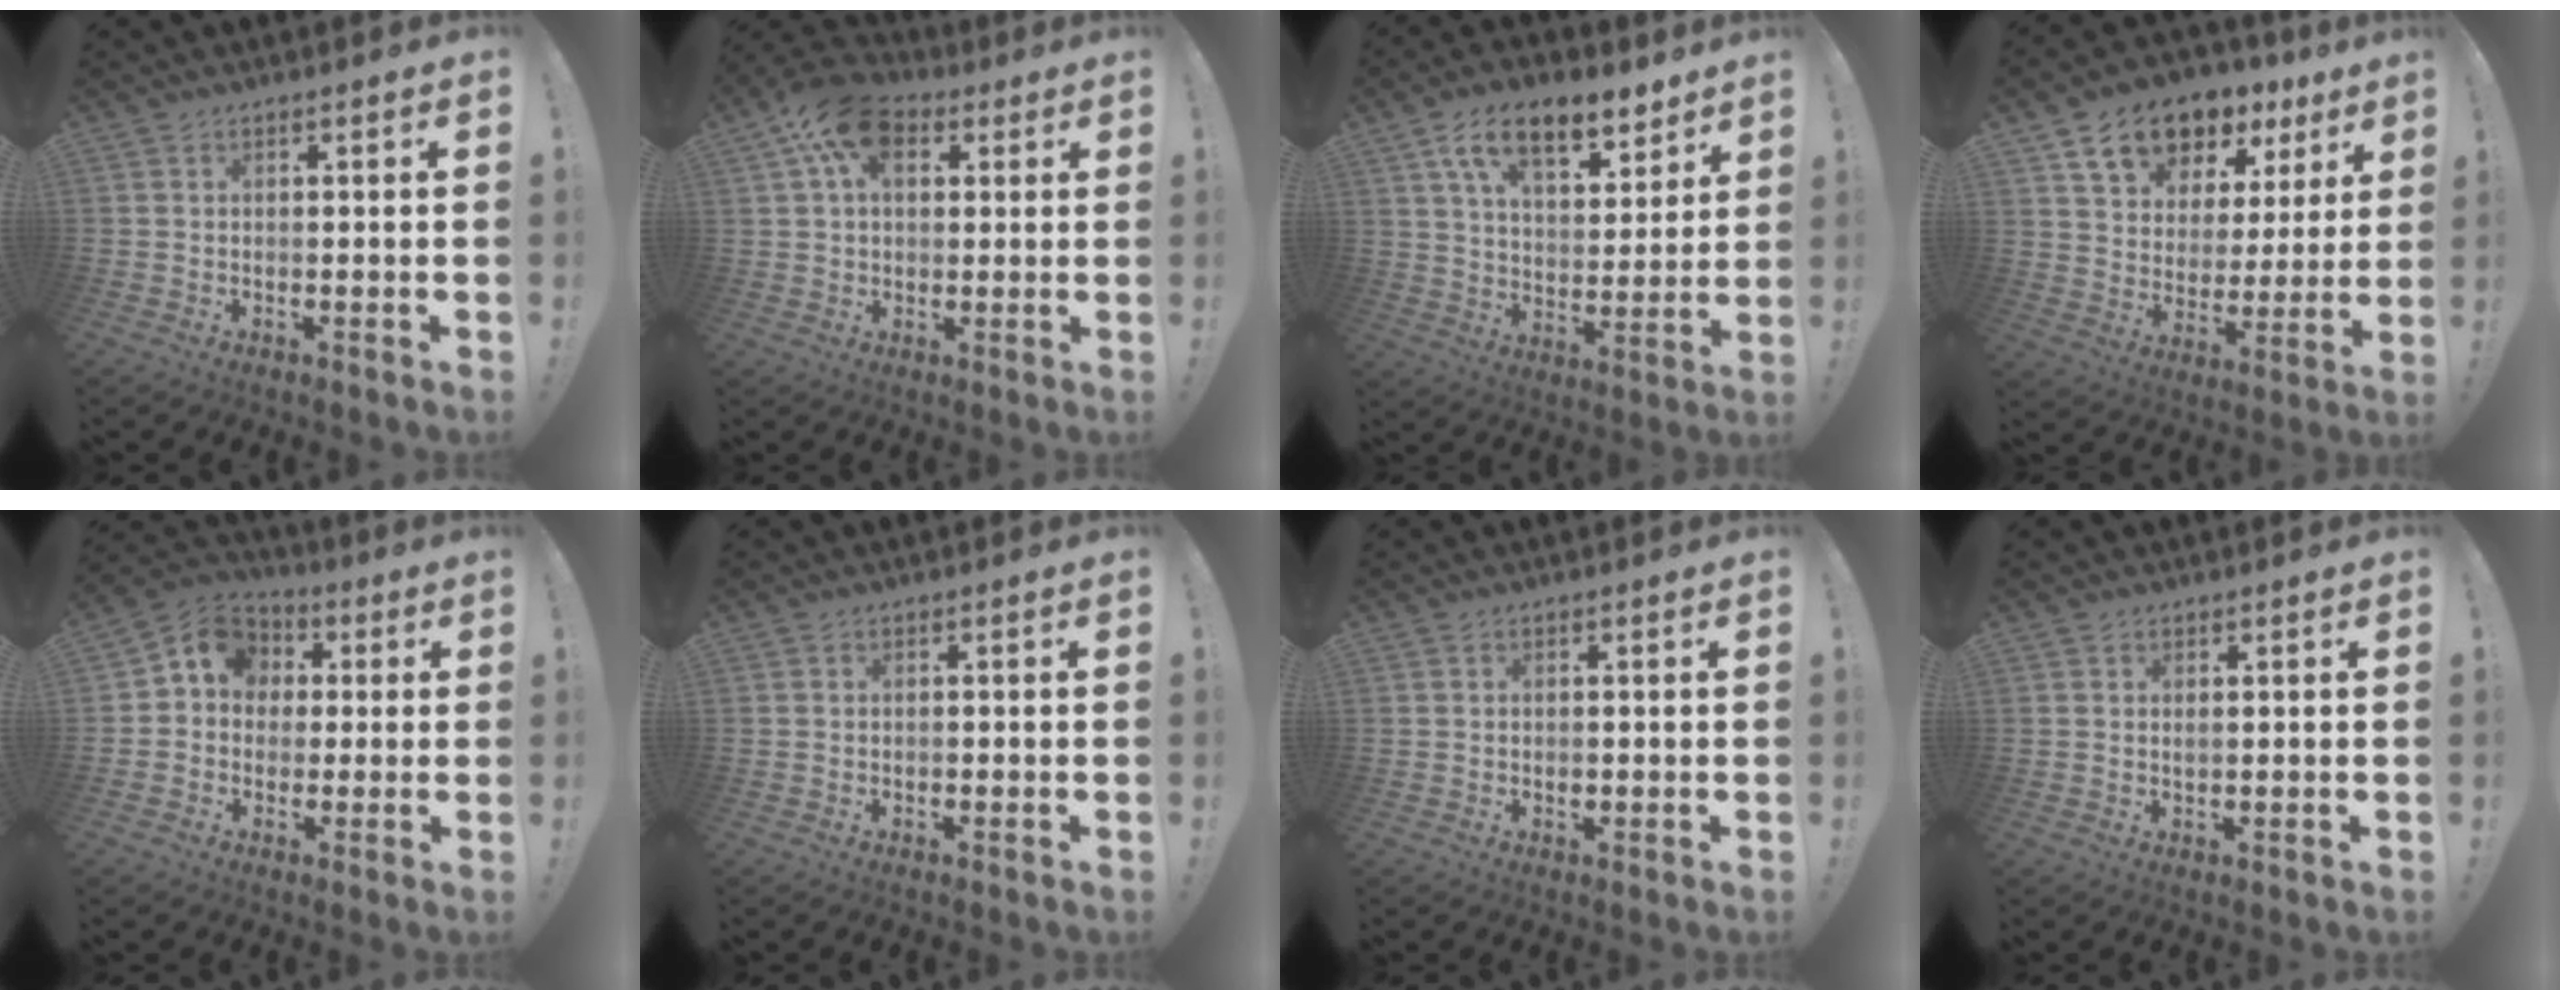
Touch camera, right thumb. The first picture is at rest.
{"total": 12.6, "force": [5.6, 8.1, 7.8], "torque": [-0.129, -0.011, 0.107]}
{"total": 14.7, "force": [9.5, 7.1, 8.7], "torque": [-0.145, -0.047, 0.170]}
{"total": 14.2, "force": [9.5, 8.6, 6.0], "torque": [-0.091, -0.062, 0.176]}
{"total": 8.9, "force": [0.8, 8.0, 3.8], "torque": [-0.048, 0.012, 0.021]}
{"total": 0.0}
{"total": 0.8, "force": [-0.2, 0.7, 0.4], "torque": [-0.004, 0.001, -0.005]}
{"total": 0.8, "force": [0.7, 0.3, 0.3], "torque": [0.002, -0.003, 0.012]}